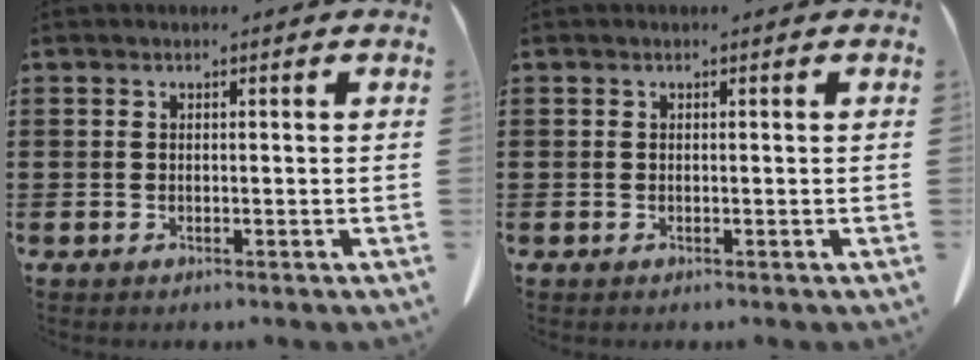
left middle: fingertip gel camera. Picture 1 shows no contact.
{"total": 0.0}